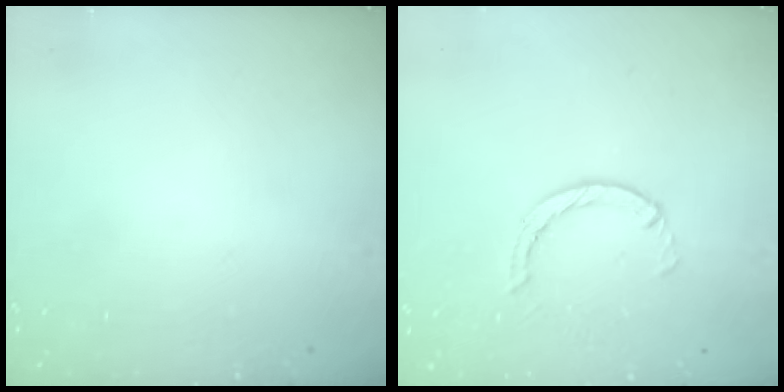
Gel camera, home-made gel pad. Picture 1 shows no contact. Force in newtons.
{"total": 2.5, "press": 2.4, "slide": 0.4}